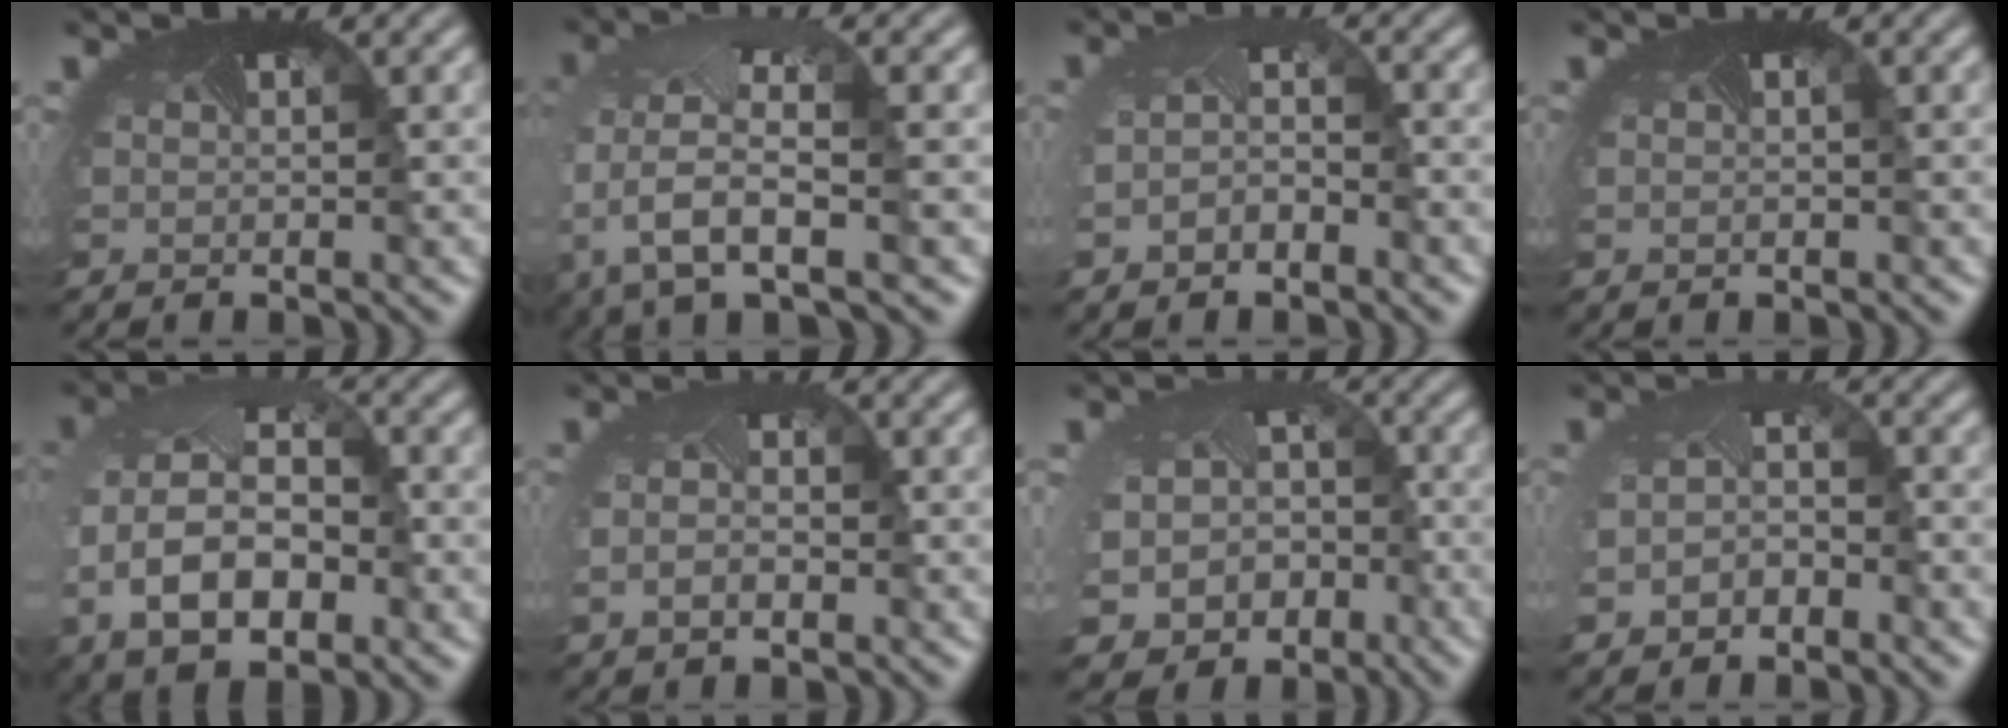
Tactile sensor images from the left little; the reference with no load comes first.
{"total": 6.6, "force": [-1.4, 3.0, 5.7], "torque": [-0.140, -0.018, -0.032]}
{"total": 1.9, "force": [-1.1, 1.0, 1.2], "torque": [-0.039, -0.004, -0.027]}
{"total": 0.6, "force": [-0.2, 0.2, 0.5], "torque": [-0.009, 0.001, -0.003]}
{"total": 10.0, "force": [-1.9, 6.2, 7.6], "torque": [-0.171, -0.014, -0.032]}
{"total": 2.4, "force": [-0.7, 1.5, 1.7], "torque": [-0.050, -0.014, -0.011]}
{"total": 10.1, "force": [-5.2, 8.2, 2.9], "torque": [-0.068, -0.059, -0.070]}
{"total": 2.7, "force": [-1.2, 1.8, 1.6], "torque": [-0.048, -0.008, -0.025]}